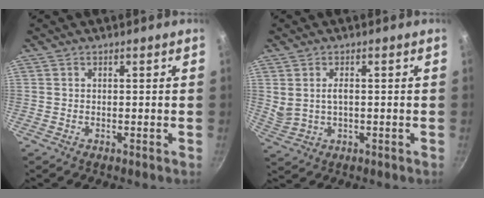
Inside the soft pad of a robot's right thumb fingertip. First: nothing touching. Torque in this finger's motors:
{"motor_torque": [0.04, 0.04, 0.32, 0.45, 0.01]}